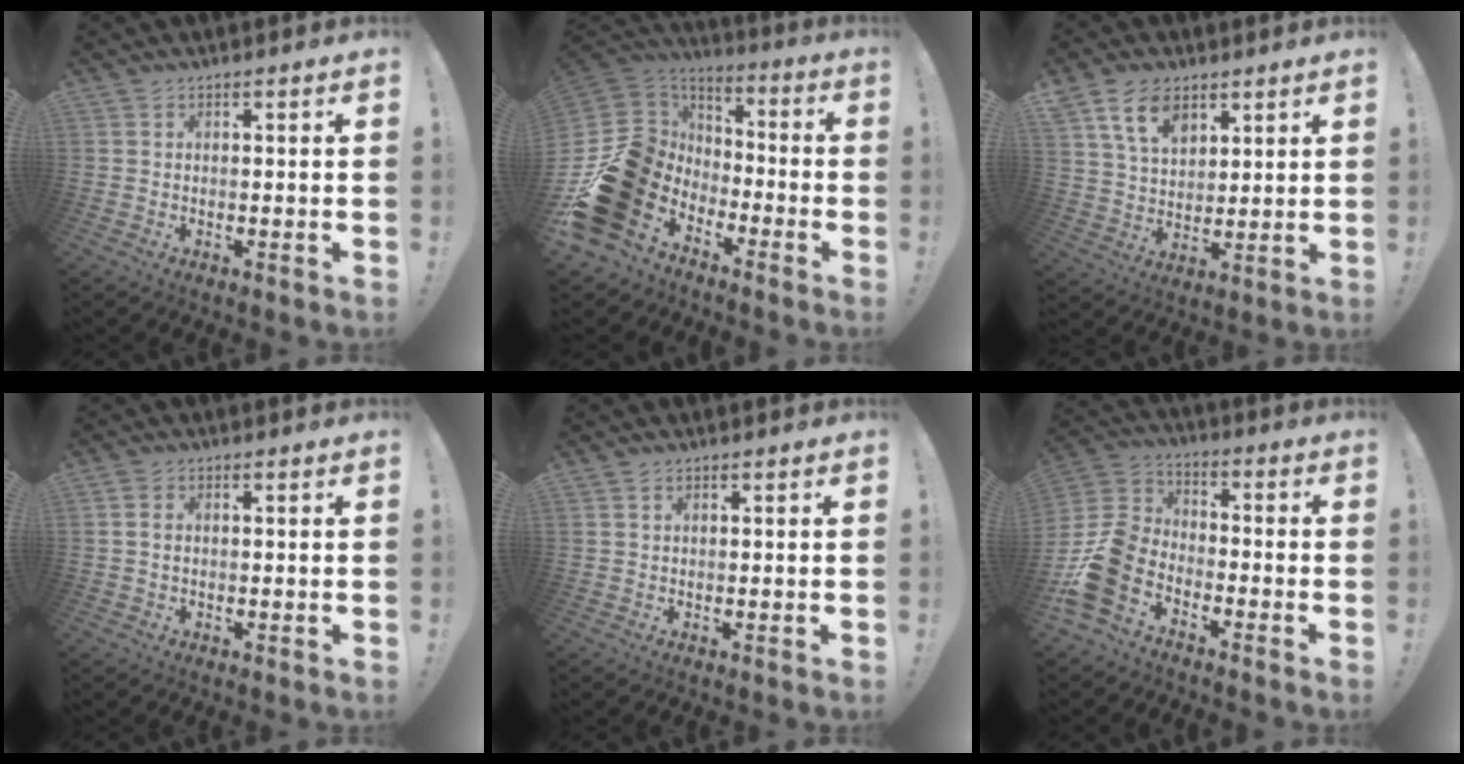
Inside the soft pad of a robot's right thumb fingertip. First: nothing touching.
{"total": 23.1, "force": [-8.3, 16.9, 13.4], "torque": [-0.209, 0.026, -0.095]}
{"total": 11.8, "force": [7.0, 7.2, 6.1], "torque": [-0.102, -0.026, 0.135]}
{"total": 1.7, "force": [0.3, 1.3, 1.1], "torque": [-0.030, 0.008, 0.006]}
{"total": 0.9, "force": [0.6, 0.6, 0.1], "torque": [0.004, -0.002, 0.011]}
{"total": 14.2, "force": [-8.3, 8.8, 7.4], "torque": [-0.149, 0.047, -0.144]}